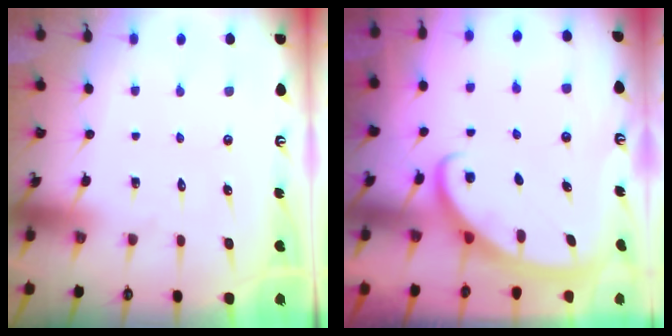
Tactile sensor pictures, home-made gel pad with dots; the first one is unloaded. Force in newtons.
{"total": 2.9, "press": 2.9, "slide": 0.3}